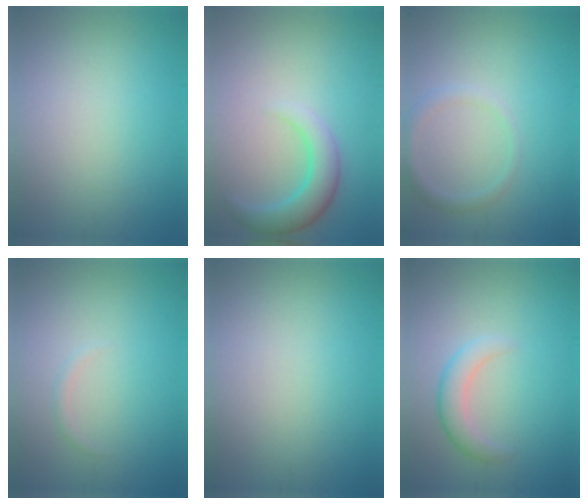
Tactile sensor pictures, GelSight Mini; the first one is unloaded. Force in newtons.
{"total": 3.8, "press": 3.8, "slide": 0.4}
{"total": 1.7, "press": 1.7, "slide": 0.1}
{"total": 0.6, "press": 0.6, "slide": 0.0}
{"total": 0.0}
{"total": 2.4, "press": 2.4, "slide": 0.2}